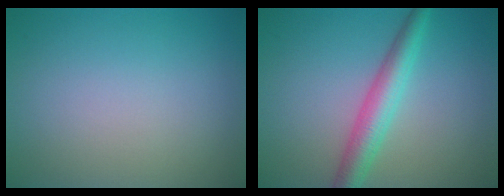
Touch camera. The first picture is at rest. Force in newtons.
{"total": 4.0, "press": 4.0, "slide": 0.1}